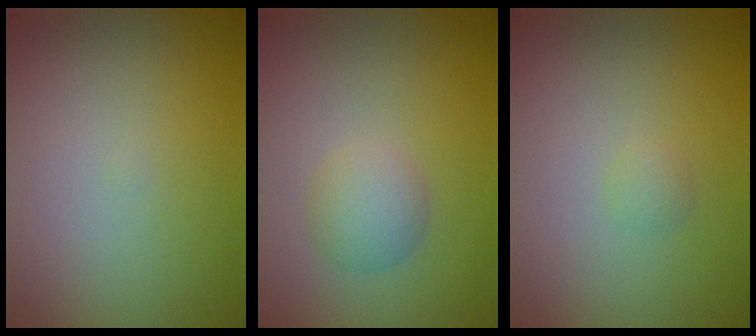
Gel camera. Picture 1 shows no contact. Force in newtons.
{"total": 2.2, "press": 2.2, "slide": 0.1}
{"total": 0.7, "press": 0.7, "slide": 0.0}